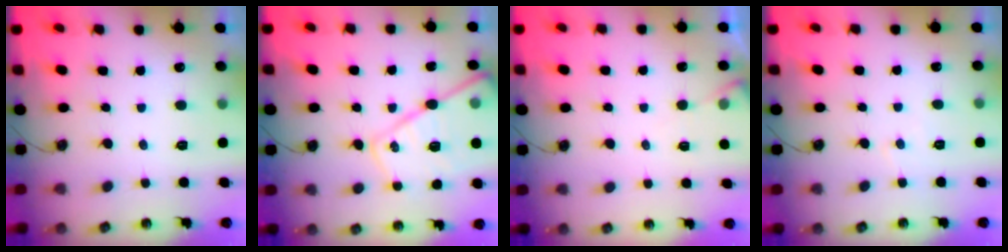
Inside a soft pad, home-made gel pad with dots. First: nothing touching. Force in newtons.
{"total": 18.3, "press": 18.3, "slide": 1.4}
{"total": 3.9, "press": 3.9, "slide": 0.6}
{"total": 3.3, "press": 3.3, "slide": 0.5}